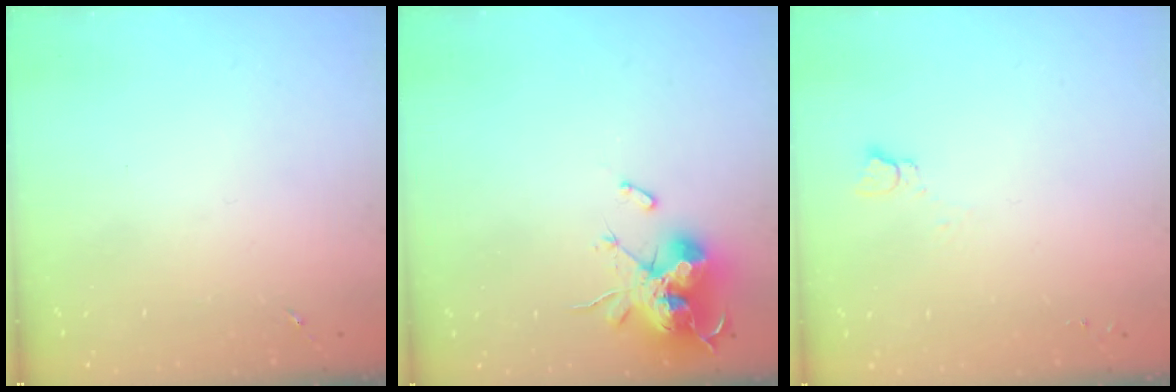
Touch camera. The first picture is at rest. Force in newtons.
{"total": 16.7, "press": 16.7, "slide": 0.1}
{"total": 2.7, "press": 2.7, "slide": 0.3}